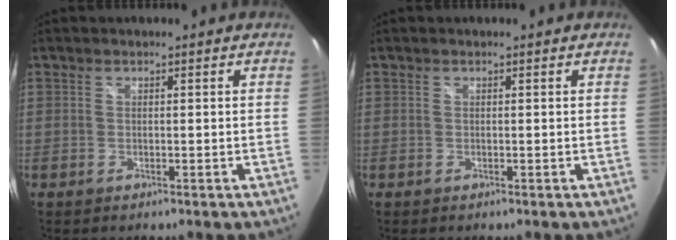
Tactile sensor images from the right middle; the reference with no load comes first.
{"total": 0.0}